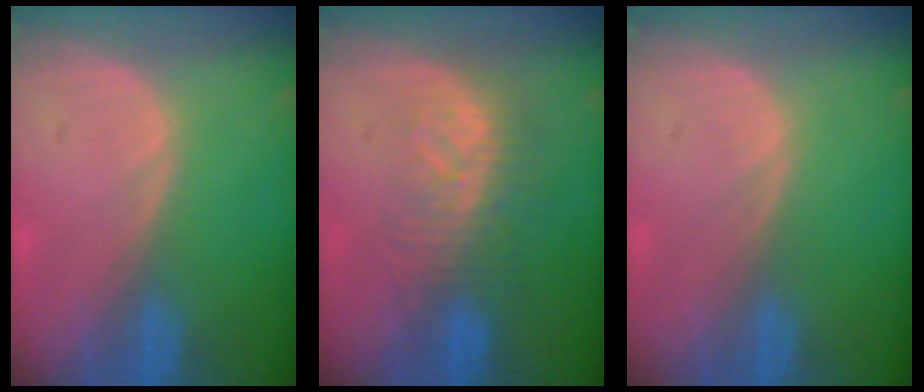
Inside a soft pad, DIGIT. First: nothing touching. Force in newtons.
{"total": 8.2, "press": 7.2, "slide": 3.9}
{"total": 0.0}